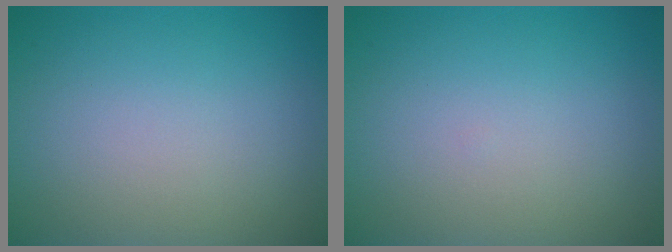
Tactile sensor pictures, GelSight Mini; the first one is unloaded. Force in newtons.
{"total": 0.0}